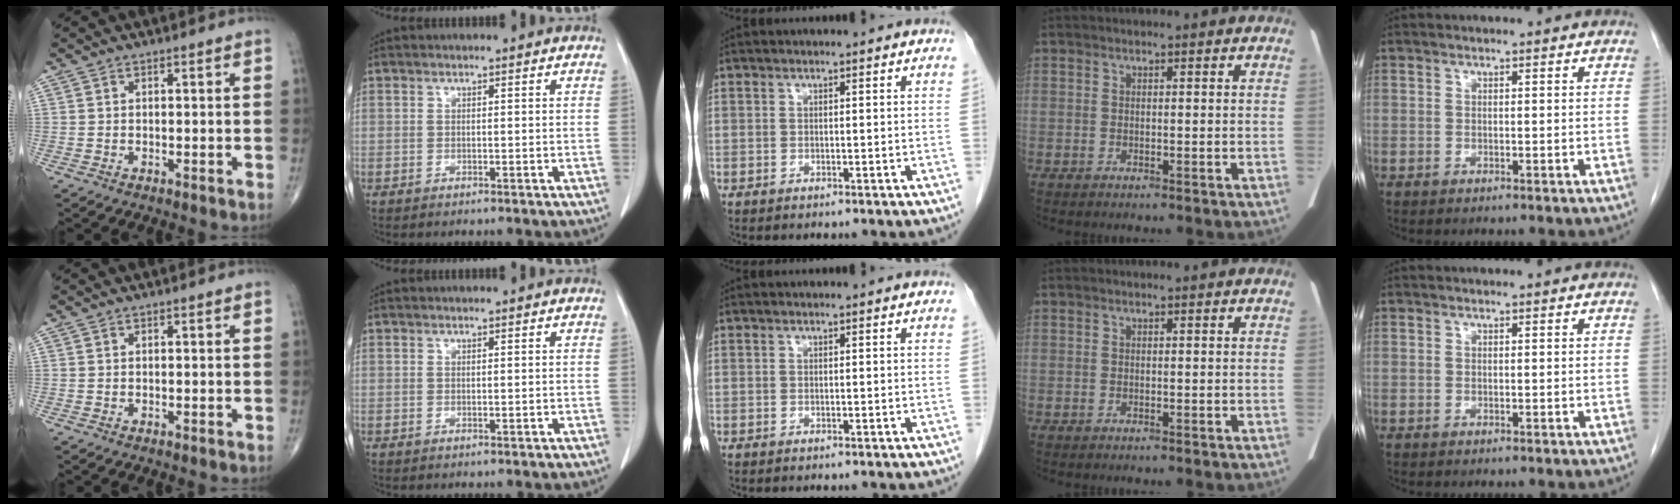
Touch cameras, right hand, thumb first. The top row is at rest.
{}